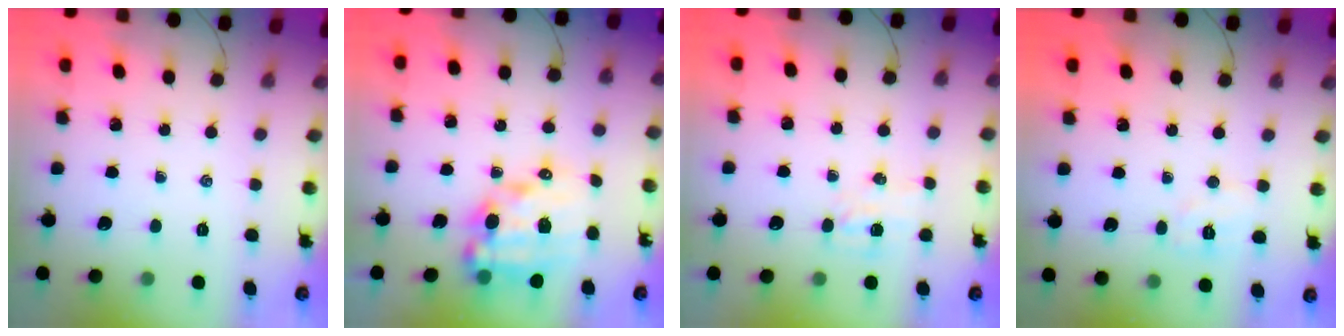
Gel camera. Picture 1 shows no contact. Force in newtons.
{"total": 13.1, "press": 12.7, "slide": 3.2}
{"total": 4.2, "press": 4.0, "slide": 1.2}
{"total": 4.8, "press": 4.7, "slide": 0.9}